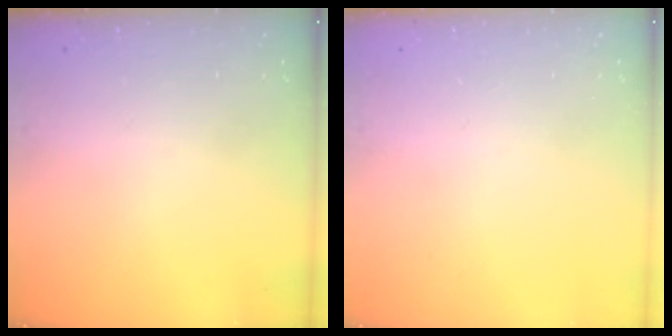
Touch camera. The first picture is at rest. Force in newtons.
{"total": 0.0}